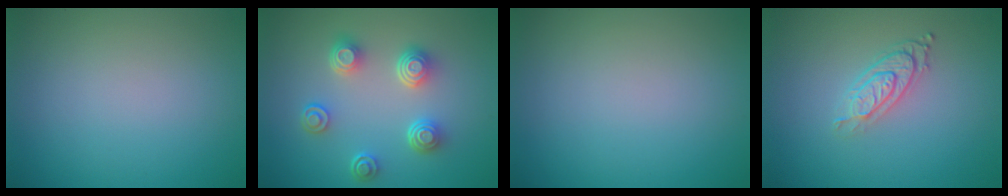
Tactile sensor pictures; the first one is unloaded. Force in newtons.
{"total": 4.4, "press": 3.3, "slide": 3.0}
{"total": 0.0}
{"total": 3.2, "press": 2.3, "slide": 2.3}